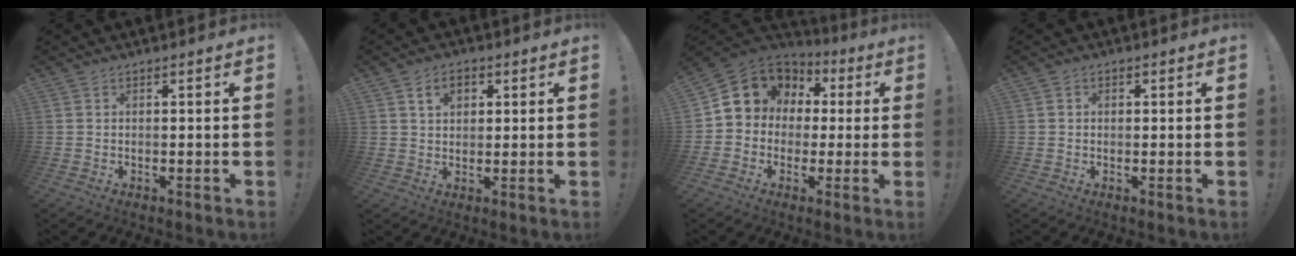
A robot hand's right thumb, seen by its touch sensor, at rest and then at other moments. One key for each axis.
{"total": 5.6, "fx": 2.2, "fy": 3.8, "fz": 3.4, "tx": -0.050, "ty": 0.003, "tz": 0.038}
{"total": 9.2, "fx": 2.2, "fy": 8.4, "fz": 2.9, "tx": -0.039, "ty": -0.016, "tz": 0.051}
{"total": 1.1, "fx": -0.2, "fy": 1.0, "fz": 0.4, "tx": -0.003, "ty": 0.002, "tz": -0.005}